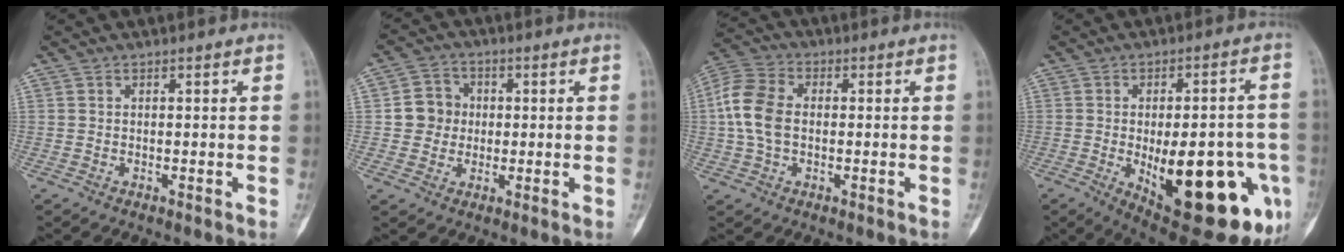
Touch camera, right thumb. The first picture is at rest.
{"total": 6.1, "force": [0.1, 5.8, 2.0], "torque": [-0.002, 0.008, -0.004]}
{"total": 9.7, "force": [-0.1, 6.6, 7.1], "torque": [-0.149, 0.023, -0.010]}
{"total": 26.9, "force": [-7.4, 10.5, 23.6], "torque": [-0.258, -0.002, -0.073]}